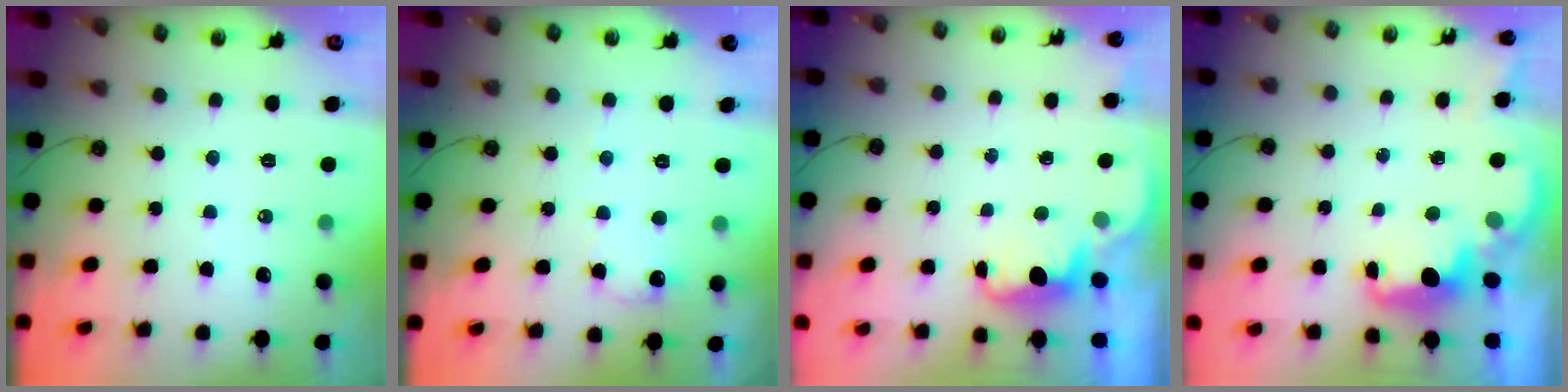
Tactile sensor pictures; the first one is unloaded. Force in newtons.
{"total": 6.9, "press": 6.8, "slide": 1.2}
{"total": 2.1, "press": 2.0, "slide": 0.7}
{"total": 2.7, "press": 2.7, "slide": 0.5}